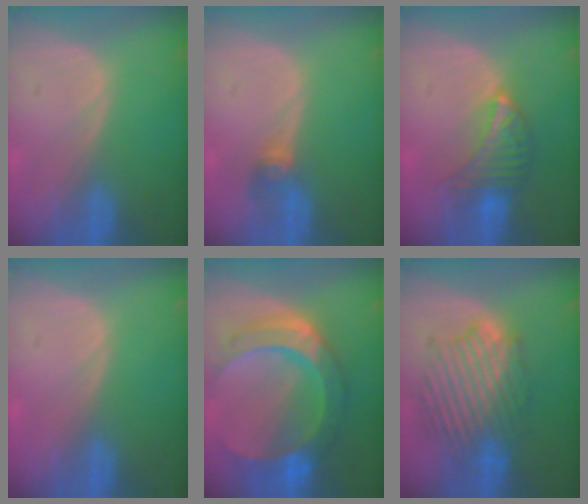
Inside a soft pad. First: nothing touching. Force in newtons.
{"total": 2.7, "press": 2.7, "slide": 0.1}
{"total": 6.8, "press": 6.1, "slide": 2.9}
{"total": 0.0}
{"total": 11.0, "press": 11.0, "slide": 1.1}
{"total": 9.4, "press": 9.4, "slide": 0.2}